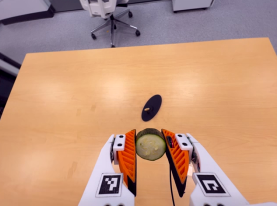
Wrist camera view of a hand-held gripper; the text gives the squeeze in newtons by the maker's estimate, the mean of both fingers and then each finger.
{"total": 9.2, "left": 8.0, "right": 10.3}